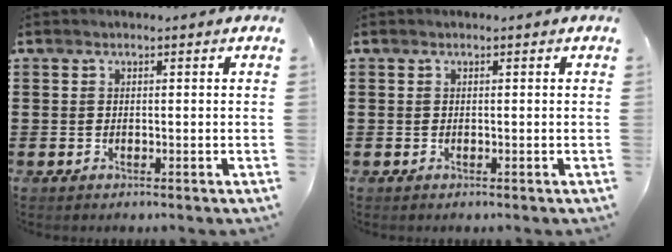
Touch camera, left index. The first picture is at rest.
{"total": 0.0}